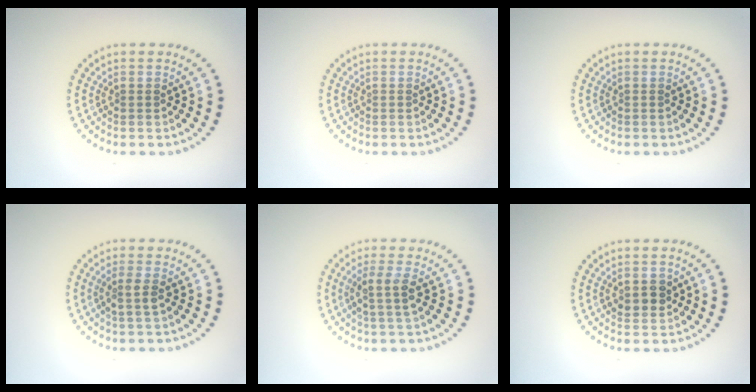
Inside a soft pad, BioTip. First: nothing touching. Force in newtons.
{"total": 0.0}
{"total": 0.0}
{"total": 1.6, "press": 1.3, "slide": 0.9}
{"total": 2.3, "press": 1.9, "slide": 1.3}
{"total": 1.7, "press": 1.7, "slide": 0.3}